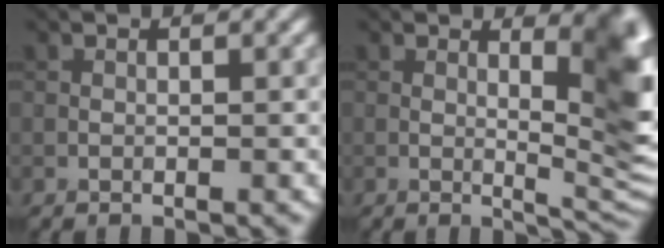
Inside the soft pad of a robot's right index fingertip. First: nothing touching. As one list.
[{"total": 8.6, "force": [1.9, 2.8, 7.9], "torque": [-0.092, -0.008, 0.035]}]